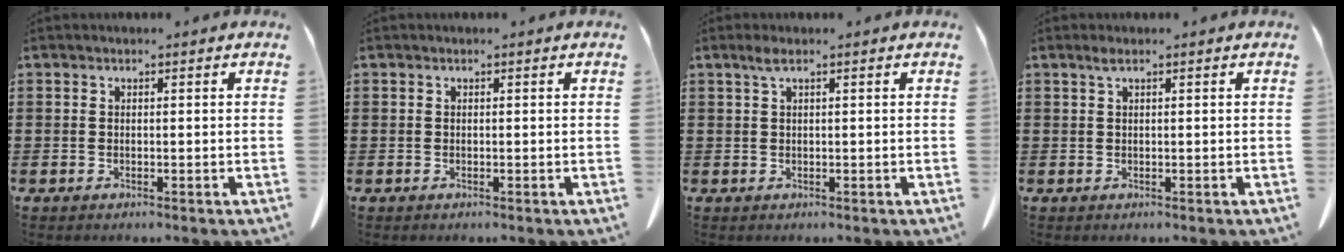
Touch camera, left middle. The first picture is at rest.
{"total": 0.0}
{"total": 1.6, "force": [0.6, 0.2, 1.5], "torque": [-0.031, 0.002, 0.011]}
{"total": 1.1, "force": [0.5, 0.1, 1.0], "torque": [-0.020, 0.002, 0.008]}